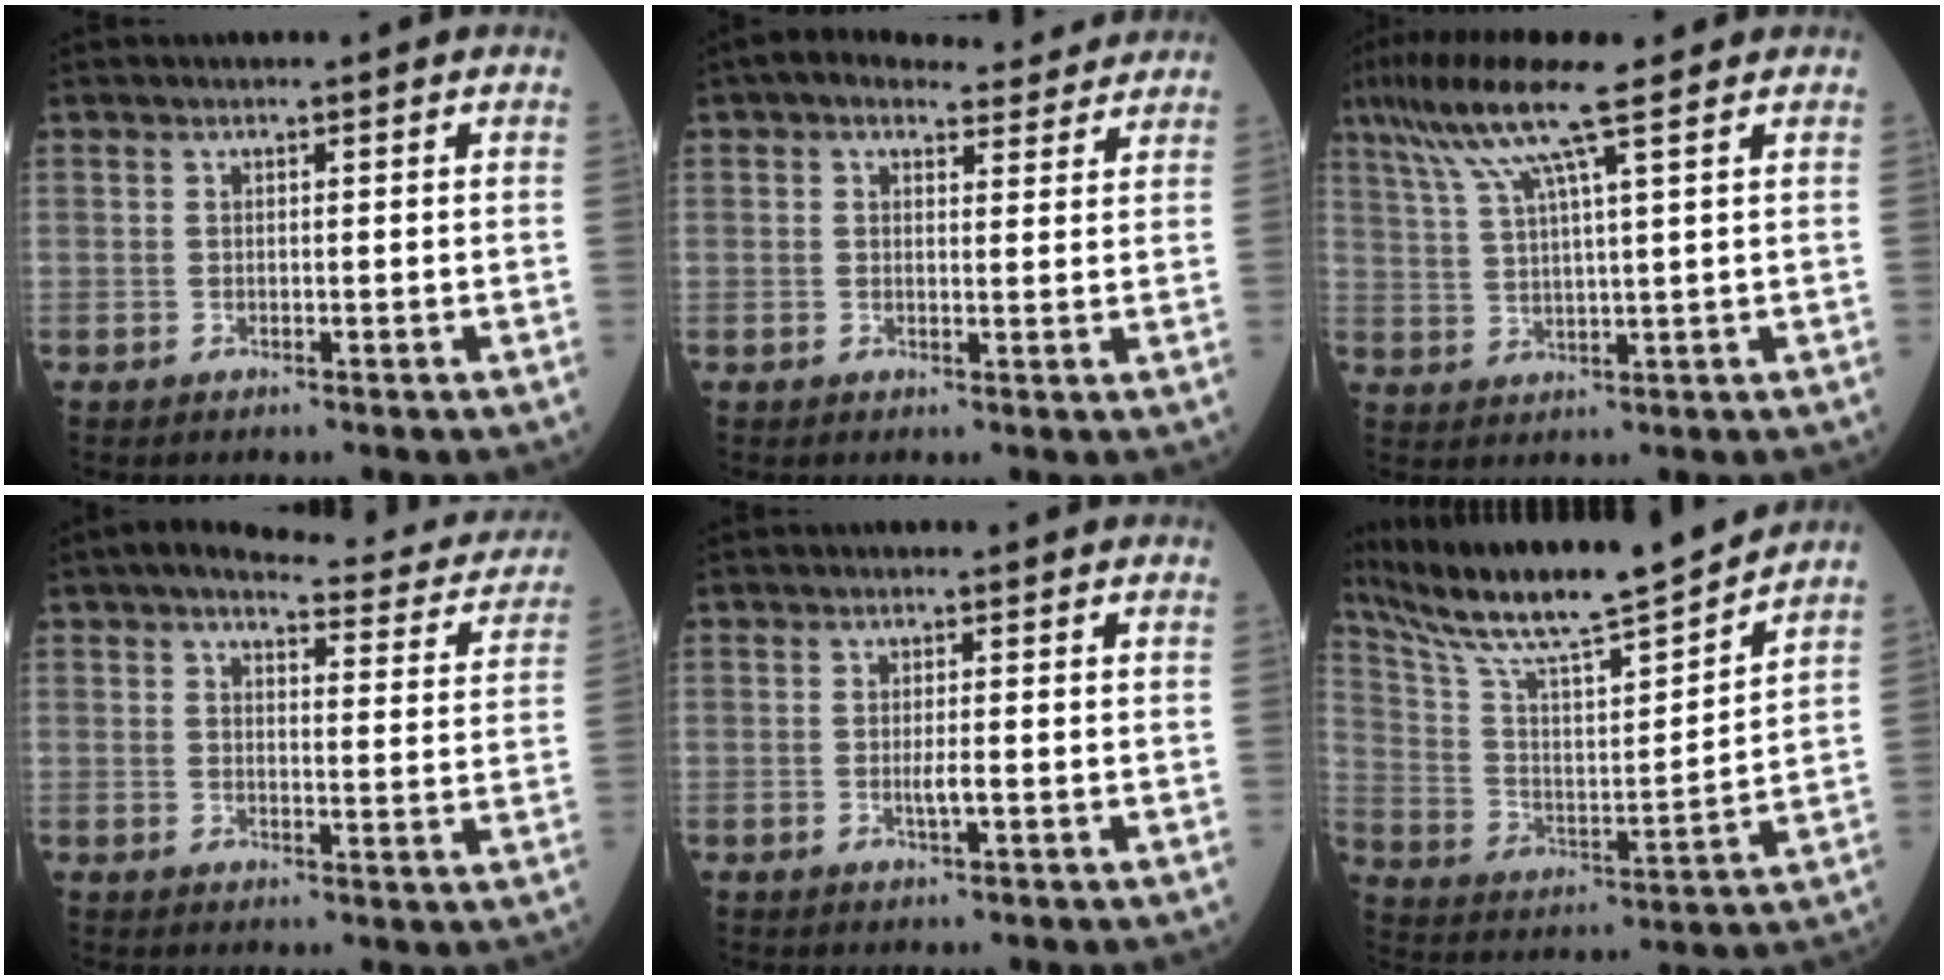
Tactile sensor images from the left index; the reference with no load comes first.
{"total": 7.0, "force": [6.2, 2.6, 2.0], "torque": [-0.025, 0.026, 0.075]}
{"total": 9.5, "force": [6.3, -0.4, 7.1], "torque": [-0.140, 0.026, 0.114]}
{"total": 14.6, "force": [13.3, 3.3, 5.1], "torque": [-0.042, -0.012, 0.139]}
{"total": 1.8, "force": [-0.5, 0.1, 1.7], "torque": [-0.035, -0.002, -0.008]}
{"total": 19.6, "force": [17.2, 0.2, 9.2], "torque": [-0.170, 0.004, 0.295]}